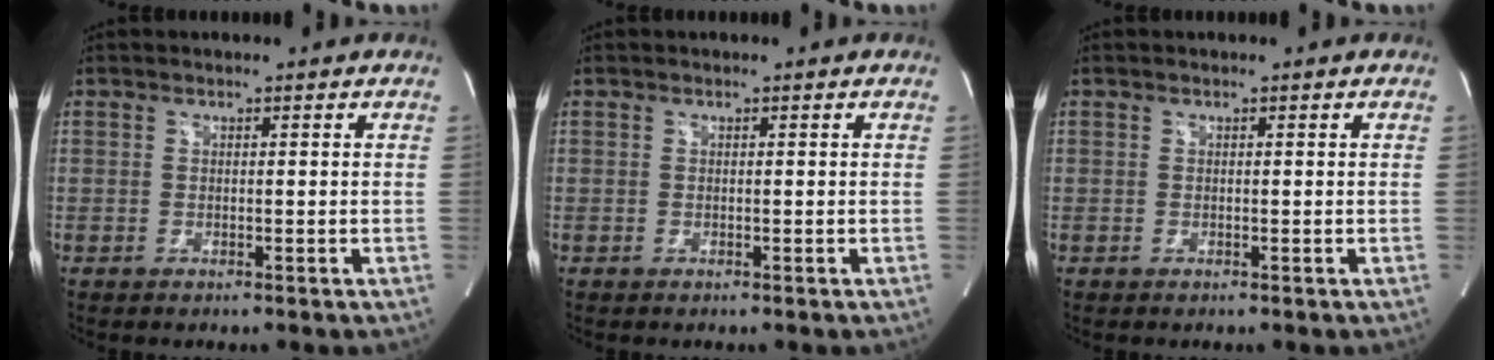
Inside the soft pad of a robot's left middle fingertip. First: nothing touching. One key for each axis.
{"total": 0.0}
{"total": 0.0}